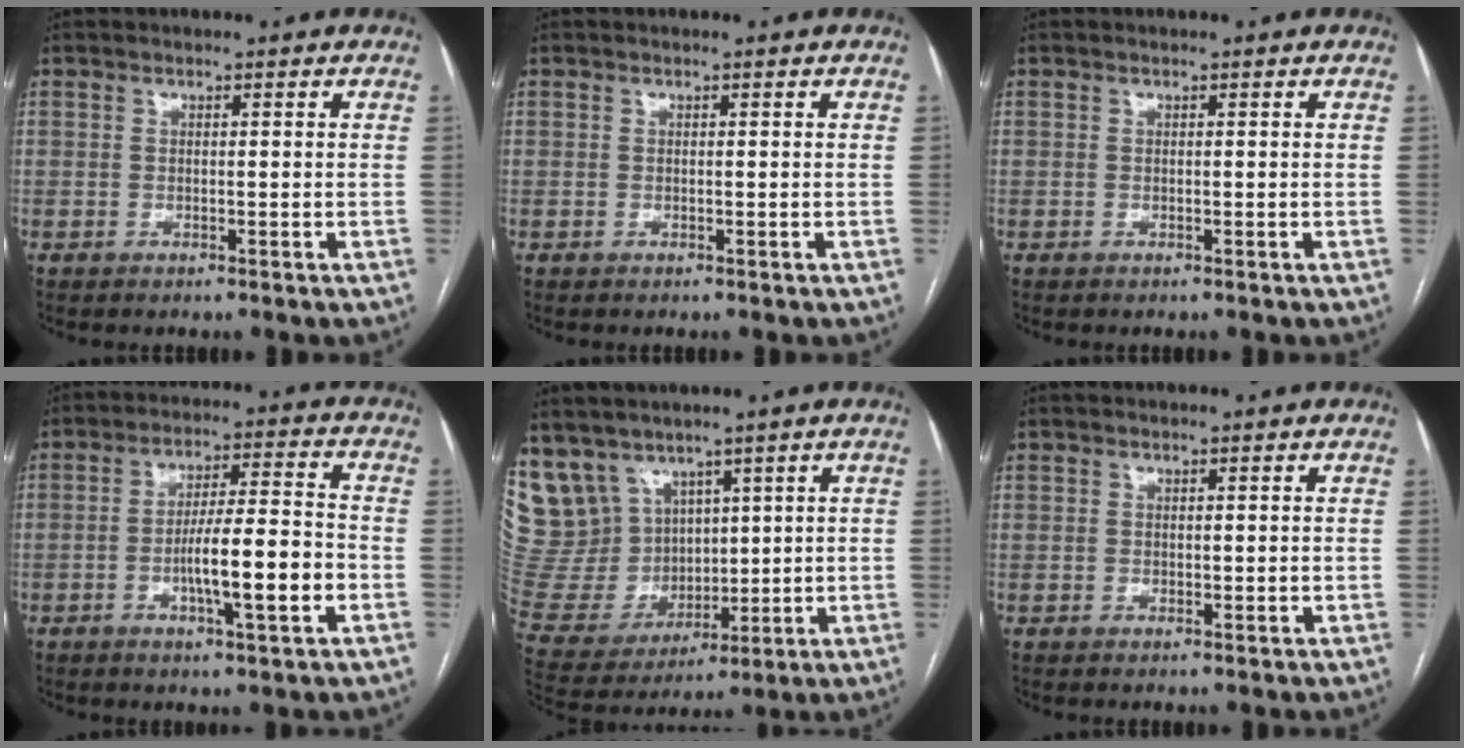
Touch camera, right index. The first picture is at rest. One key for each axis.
{"total": 0.0}
{"total": 0.0}
{"total": 10.5, "fx": -3.0, "fy": 1.0, "fz": 10.0, "tx": -0.165, "ty": 0.008, "tz": -0.049}
{"total": 15.4, "fx": 9.8, "fy": 11.1, "fz": 4.2, "tx": -0.111, "ty": 0.055, "tz": 0.223}
{"total": 1.0, "fx": 0.2, "fy": 0.7, "fz": 0.6, "tx": -0.006, "ty": -0.001, "tz": 0.004}